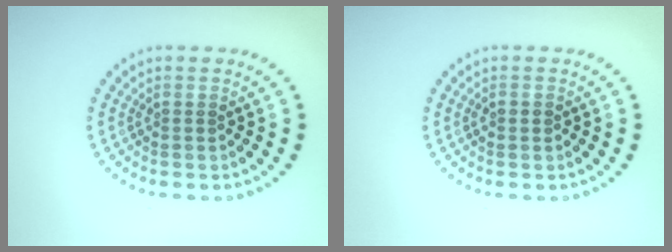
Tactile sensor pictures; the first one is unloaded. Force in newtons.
{"total": 1.0, "press": 1.0, "slide": 0.0}